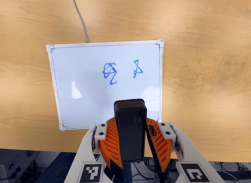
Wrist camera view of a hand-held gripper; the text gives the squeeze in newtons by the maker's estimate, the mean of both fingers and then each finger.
{"total": 7.7, "left": 8.7, "right": 6.7}